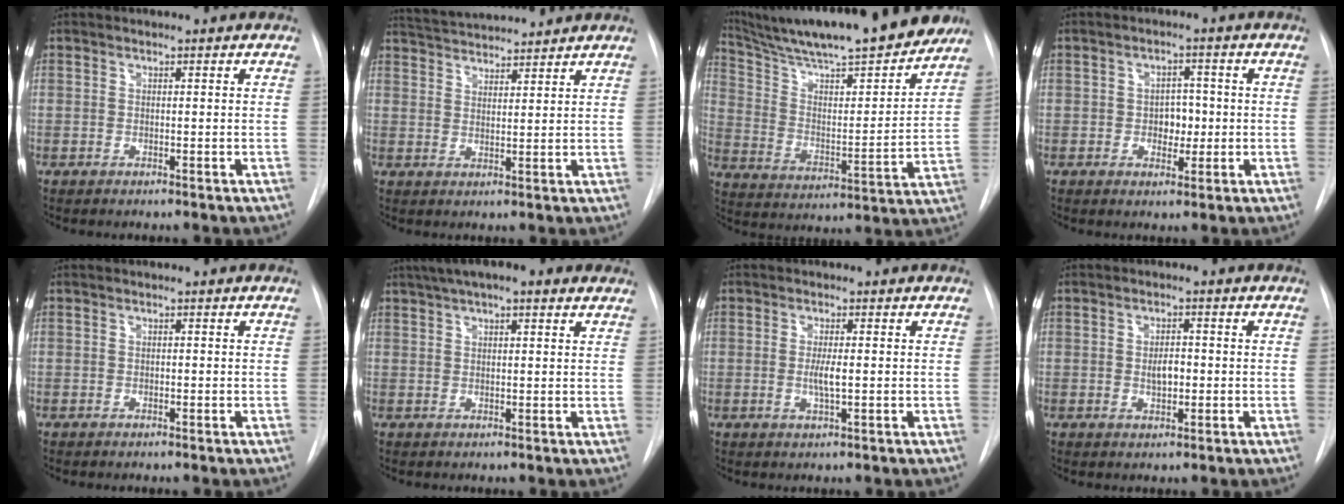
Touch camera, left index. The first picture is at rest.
{"total": 10.0, "force": [9.6, 0.7, 2.8], "torque": [-0.058, 0.027, 0.151]}
{"total": 25.6, "force": [22.4, 2.4, 12.1], "torque": [-0.207, -0.025, 0.332]}
{"total": 3.7, "force": [-0.3, 2.6, 2.6], "torque": [-0.031, 0.005, -0.003]}
{"total": 0.0}
{"total": 11.1, "force": [8.1, 2.6, 7.1], "torque": [-0.118, 0.042, 0.116]}
{"total": 2.7, "force": [-0.2, 0.3, 2.7], "torque": [-0.054, -0.006, -0.003]}
{"total": 2.8, "force": [-0.2, 1.4, 2.5], "torque": [-0.041, 0.000, -0.003]}